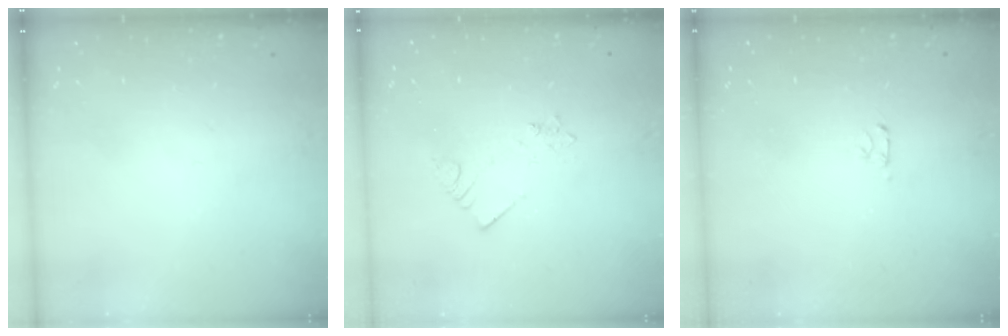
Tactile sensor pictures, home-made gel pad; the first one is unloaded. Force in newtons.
{"total": 2.1, "press": 2.1, "slide": 0.4}
{"total": 2.5, "press": 2.4, "slide": 0.3}